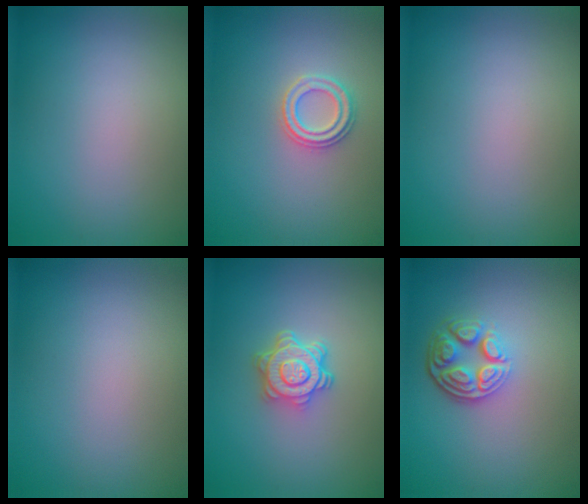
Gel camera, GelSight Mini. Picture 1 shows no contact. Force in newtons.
{"total": 2.2, "press": 2.2, "slide": 0.3}
{"total": 0.0}
{"total": 0.0}
{"total": 4.5, "press": 3.5, "slide": 2.9}
{"total": 4.5, "press": 3.4, "slide": 3.0}